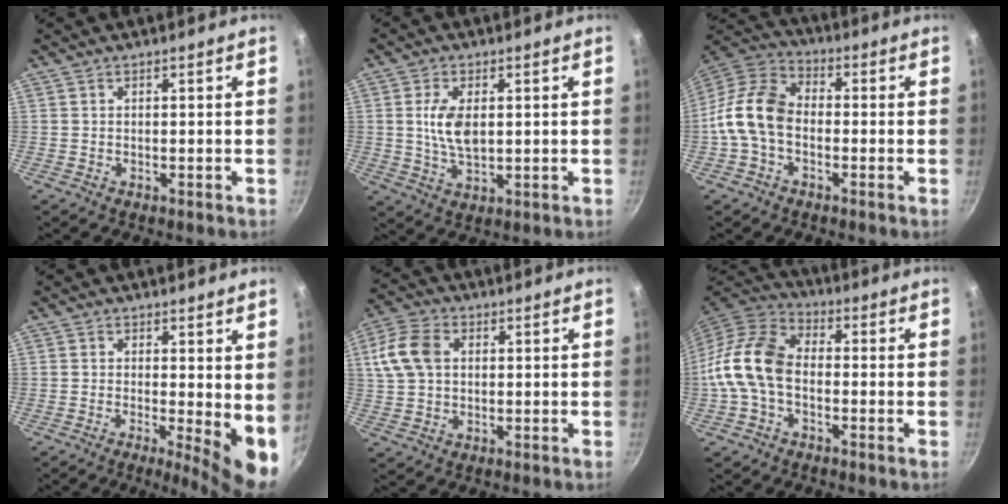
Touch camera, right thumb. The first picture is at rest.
{"total": 7.1, "force": [1.0, 3.9, 5.9], "torque": [-0.108, -0.008, 0.020]}
{"total": 11.8, "force": [-2.0, 8.1, 8.4], "torque": [-0.147, 0.038, -0.062]}
{"total": 8.1, "force": [-0.3, 2.5, 7.7], "torque": [-0.093, -0.015, -0.001]}
{"total": 9.9, "force": [2.1, 7.1, 6.6], "torque": [-0.127, 0.011, 0.032]}
{"total": 13.0, "force": [-1.8, 8.7, 9.5], "torque": [-0.169, 0.037, -0.055]}